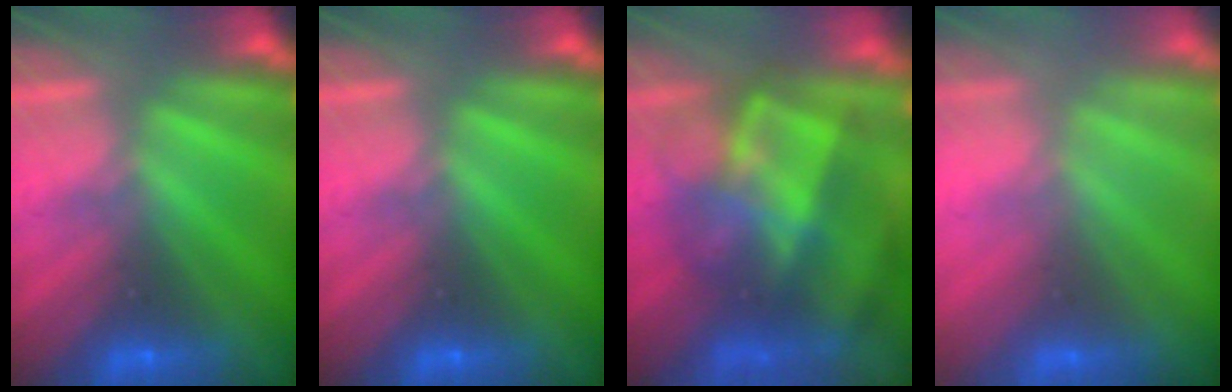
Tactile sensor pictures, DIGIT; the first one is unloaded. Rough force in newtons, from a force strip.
{"total": 0.0}
{"total": 7.5}
{"total": 2.6}